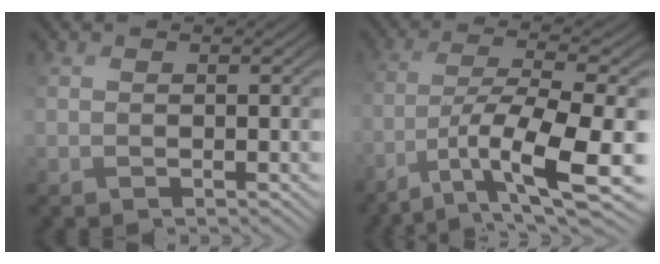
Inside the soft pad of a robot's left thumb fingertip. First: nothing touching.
{"total": 11.9, "force": [-5.6, 3.6, 9.9], "torque": [-0.193, -0.023, -0.081]}